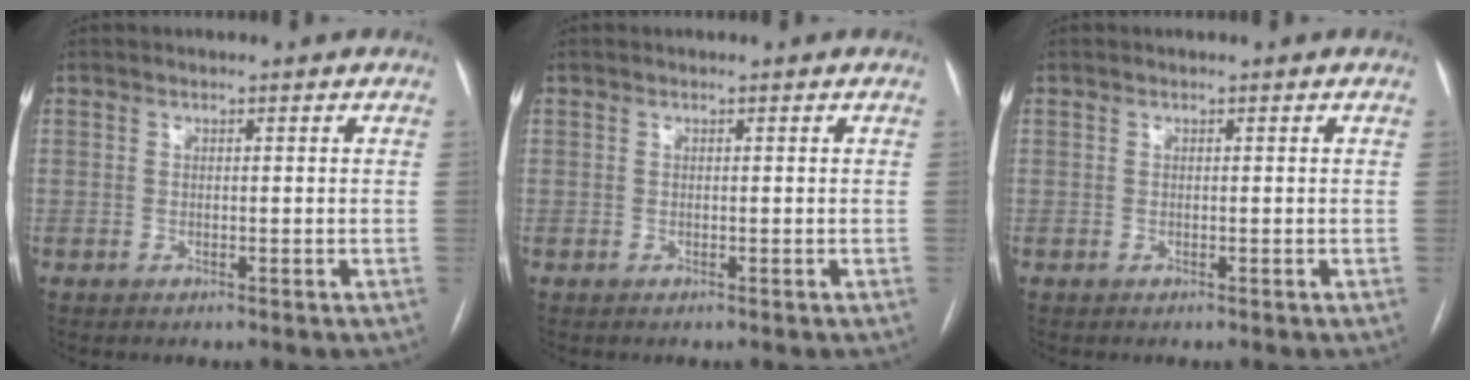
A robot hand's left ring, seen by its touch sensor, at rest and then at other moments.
{"total": 0.0}
{"total": 0.0}